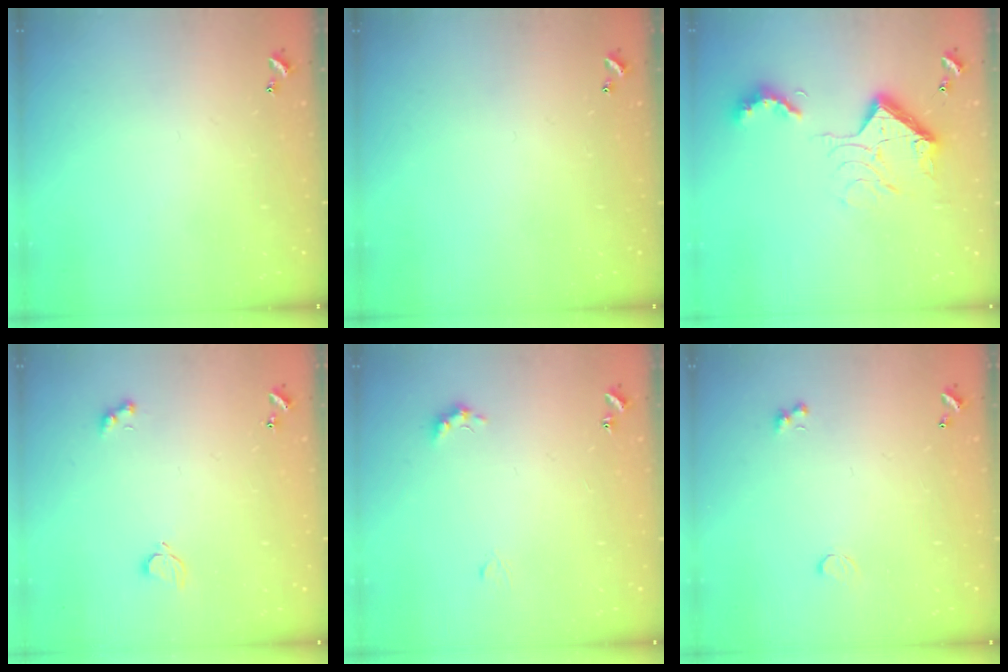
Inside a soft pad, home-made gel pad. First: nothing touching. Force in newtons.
{"total": 0.0}
{"total": 15.7, "press": 15.7, "slide": 1.2}
{"total": 2.1, "press": 2.1, "slide": 0.5}
{"total": 2.8, "press": 2.7, "slide": 0.6}
{"total": 0.6, "press": 0.4, "slide": 0.4}